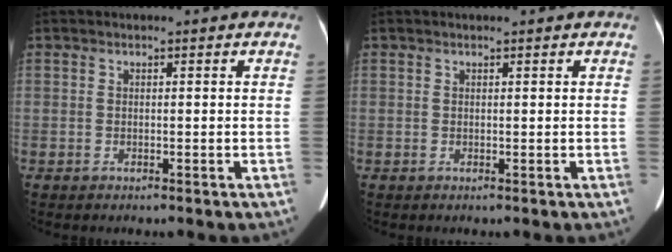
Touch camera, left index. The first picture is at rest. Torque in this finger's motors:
{"motor_torque": [0.15, -0.07, 0.01, 0.00]}